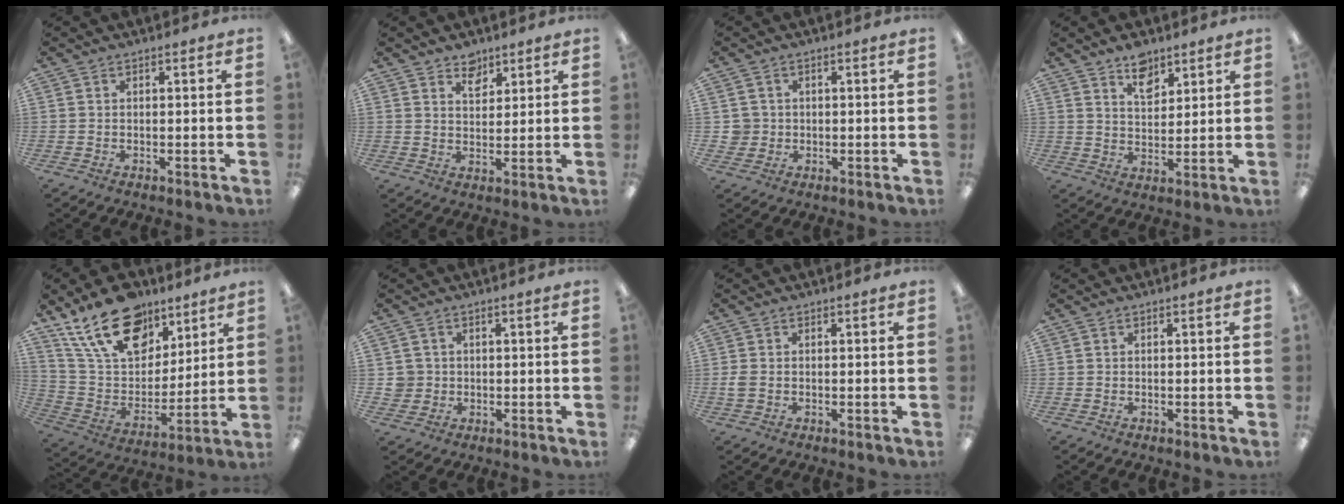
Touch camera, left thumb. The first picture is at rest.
{"total": 5.0, "force": [4.0, 2.8, 1.4], "torque": [-0.007, -0.023, 0.069]}
{"total": 3.0, "force": [0.3, 3.0, 0.0], "torque": [-0.009, 0.006, 0.005]}
{"total": 7.2, "force": [5.3, 3.9, 3.0], "torque": [-0.035, -0.028, 0.091]}
{"total": 20.7, "force": [13.7, 11.8, 10.2], "torque": [-0.189, -0.064, 0.251]}
{"total": 3.3, "force": [0.3, 3.2, 0.2], "torque": [-0.004, 0.003, 0.003]}
{"total": 2.0, "force": [-0.1, 1.3, 1.5], "torque": [-0.035, 0.002, -0.004]}
{"total": 0.0}